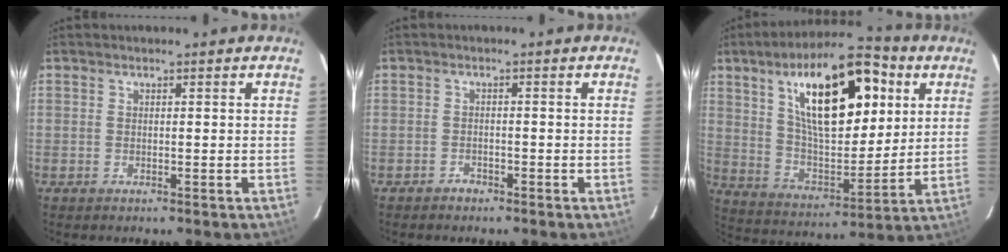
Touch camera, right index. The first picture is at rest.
{"total": 1.5, "force": [-1.3, 0.8, 0.0], "torque": [-0.004, 0.005, -0.023]}
{"total": 23.0, "force": [9.2, 10.2, 18.4], "torque": [-0.313, 0.027, 0.162]}